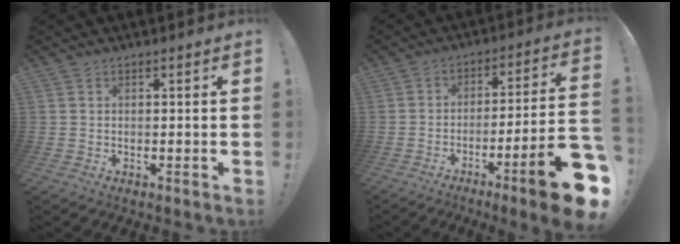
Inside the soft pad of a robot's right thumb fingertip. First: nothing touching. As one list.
[{"total": 15.8, "force": [-8.5, 1.3, 13.2], "torque": [-0.190, 0.040, -0.132]}]